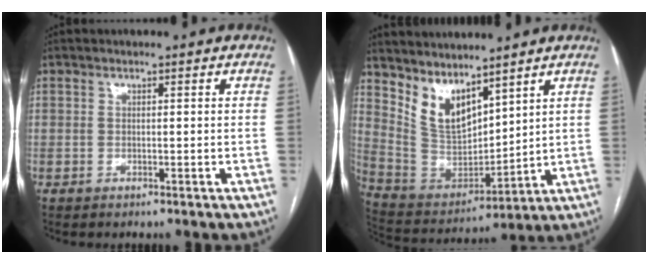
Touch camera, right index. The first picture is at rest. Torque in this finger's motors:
{"motor_torque": [0.77, 0.70, 0.19, 0.06]}